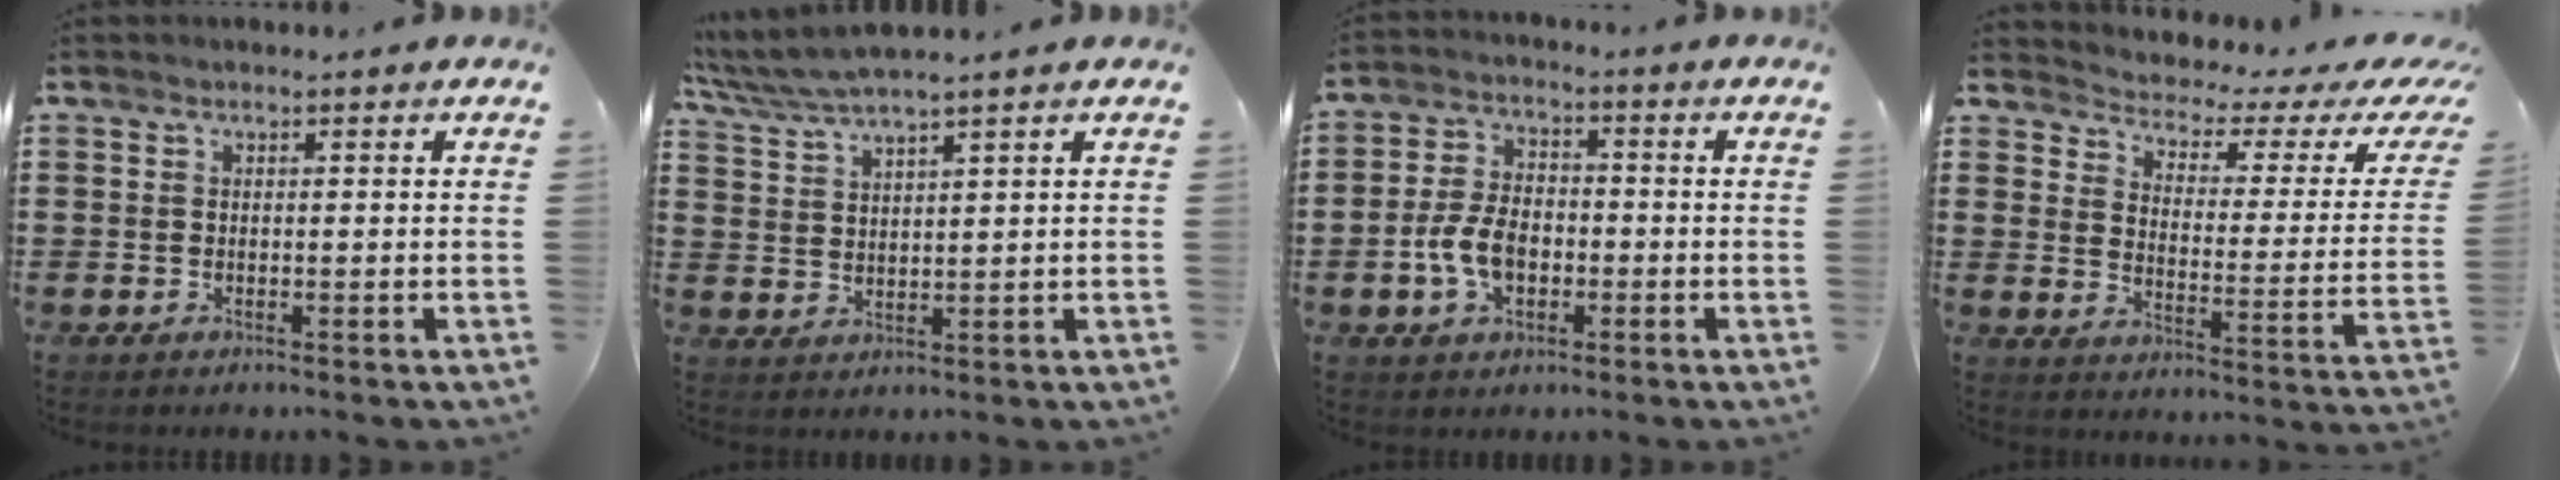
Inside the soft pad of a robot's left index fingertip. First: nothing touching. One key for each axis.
{"total": 4.0, "fx": 3.5, "fy": -0.2, "fz": 1.9, "tx": -0.049, "ty": -0.013, "tz": 0.062}
{"total": 6.9, "fx": -1.9, "fy": 4.2, "fz": 5.1, "tx": -0.124, "ty": 0.001, "tz": -0.041}
{"total": 2.5, "fx": 1.9, "fy": 1.0, "fz": 1.4, "tx": -0.043, "ty": -0.023, "tz": 0.023}